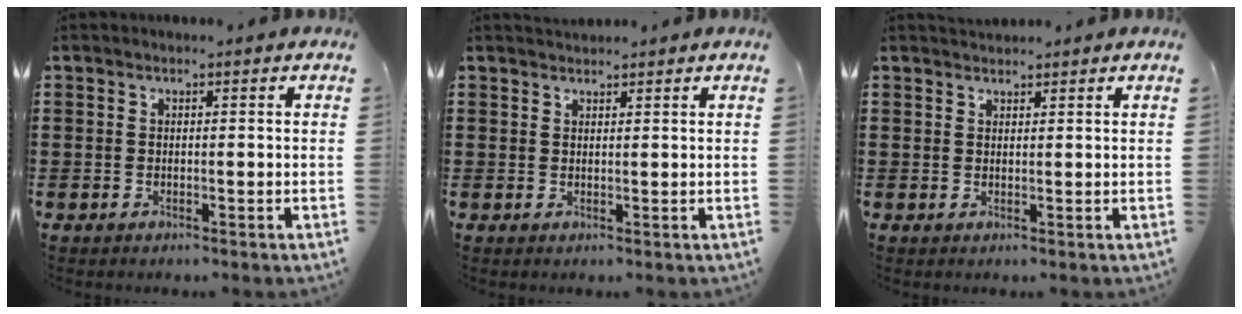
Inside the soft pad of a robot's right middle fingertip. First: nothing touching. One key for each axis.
{"total": 1.2, "fx": 1.2, "fy": 0.2, "fz": -0.1, "tx": -0.001, "ty": -0.001, "tz": 0.023}
{"total": 1.3, "fx": 1.2, "fy": 0.2, "fz": -0.1, "tx": -0.002, "ty": 0.000, "tz": 0.024}